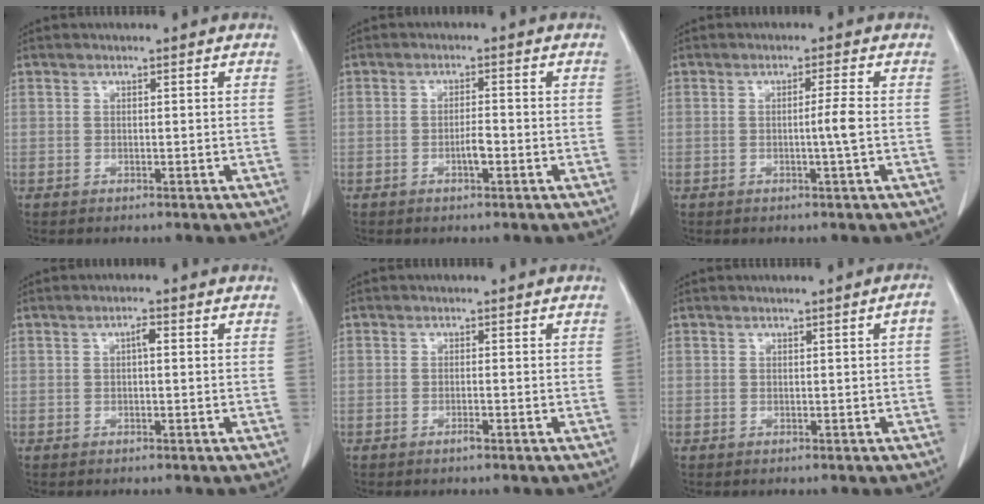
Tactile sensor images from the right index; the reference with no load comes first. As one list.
[{"total": 2.1, "force": [-0.7, 0.4, 1.9], "torque": [-0.031, 0.003, -0.011]}, {"total": 2.5, "force": [-0.3, -0.8, 2.3], "torque": [-0.035, 0.000, -0.003]}, {"total": 1.4, "force": [0.2, 0.3, 1.3], "torque": [-0.023, 0.004, 0.003]}, {"total": 0.8, "force": [-0.5, -0.1, 0.7], "torque": [-0.012, 0.001, -0.007]}, {"total": 1.2, "force": [0.0, 0.0, 1.2], "torque": [-0.013, 0.003, 0.001]}]